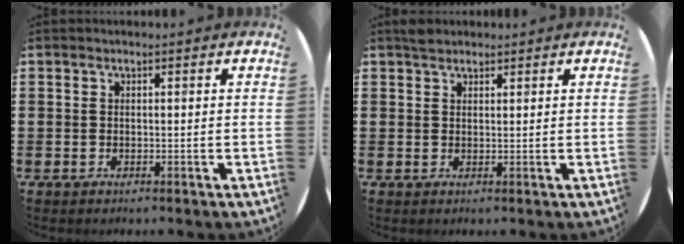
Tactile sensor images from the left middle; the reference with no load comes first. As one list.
[{"total": 1.4, "force": [1.3, 0.5, 0.2], "torque": [0.003, 0.001, 0.023]}]